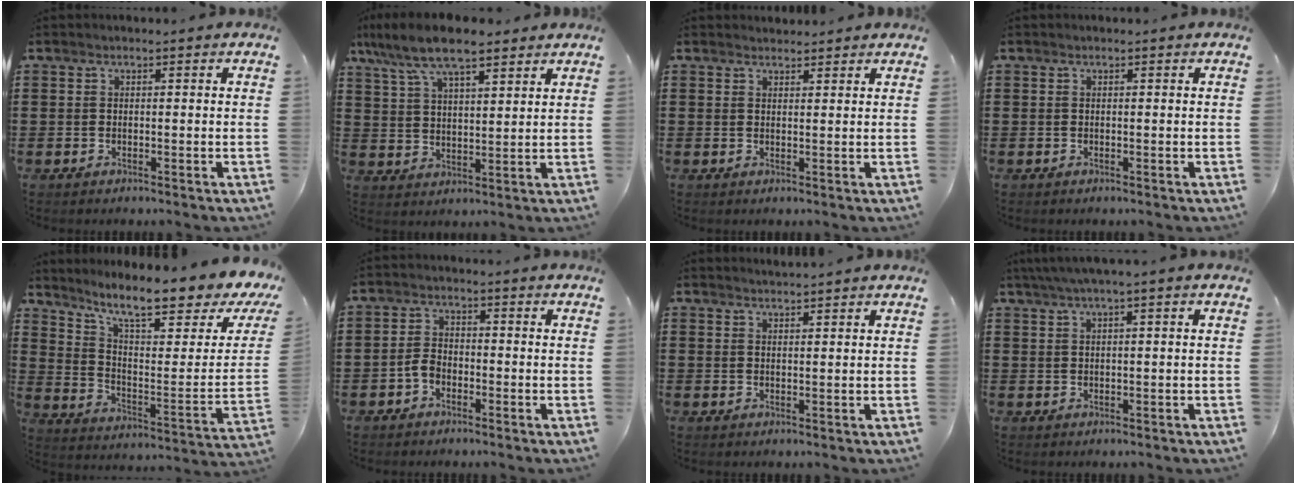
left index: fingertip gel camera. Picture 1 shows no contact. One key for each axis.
{"total": 9.0, "fx": 7.1, "fy": 2.4, "fz": 5.0, "tx": -0.119, "ty": -0.011, "tz": 0.130}
{"total": 1.5, "fx": 1.4, "fy": 0.3, "fz": 0.0, "tx": -0.004, "ty": 0.002, "tz": 0.029}
{"total": 0.0}
{"total": 11.0, "fx": 8.6, "fy": 1.3, "fz": 6.7, "tx": -0.131, "ty": -0.070, "tz": 0.137}
{"total": 2.8, "fx": -1.5, "fy": 1.7, "fz": 1.6, "tx": -0.046, "ty": 0.001, "tz": -0.036}
{"total": 1.2, "fx": 1.2, "fy": -0.3, "fz": 0.1, "tx": -0.004, "ty": -0.001, "tz": 0.025}
{"total": 1.9, "fx": 0.5, "fy": -0.1, "fz": 1.9, "tx": -0.032, "ty": -0.001, "tz": 0.009}